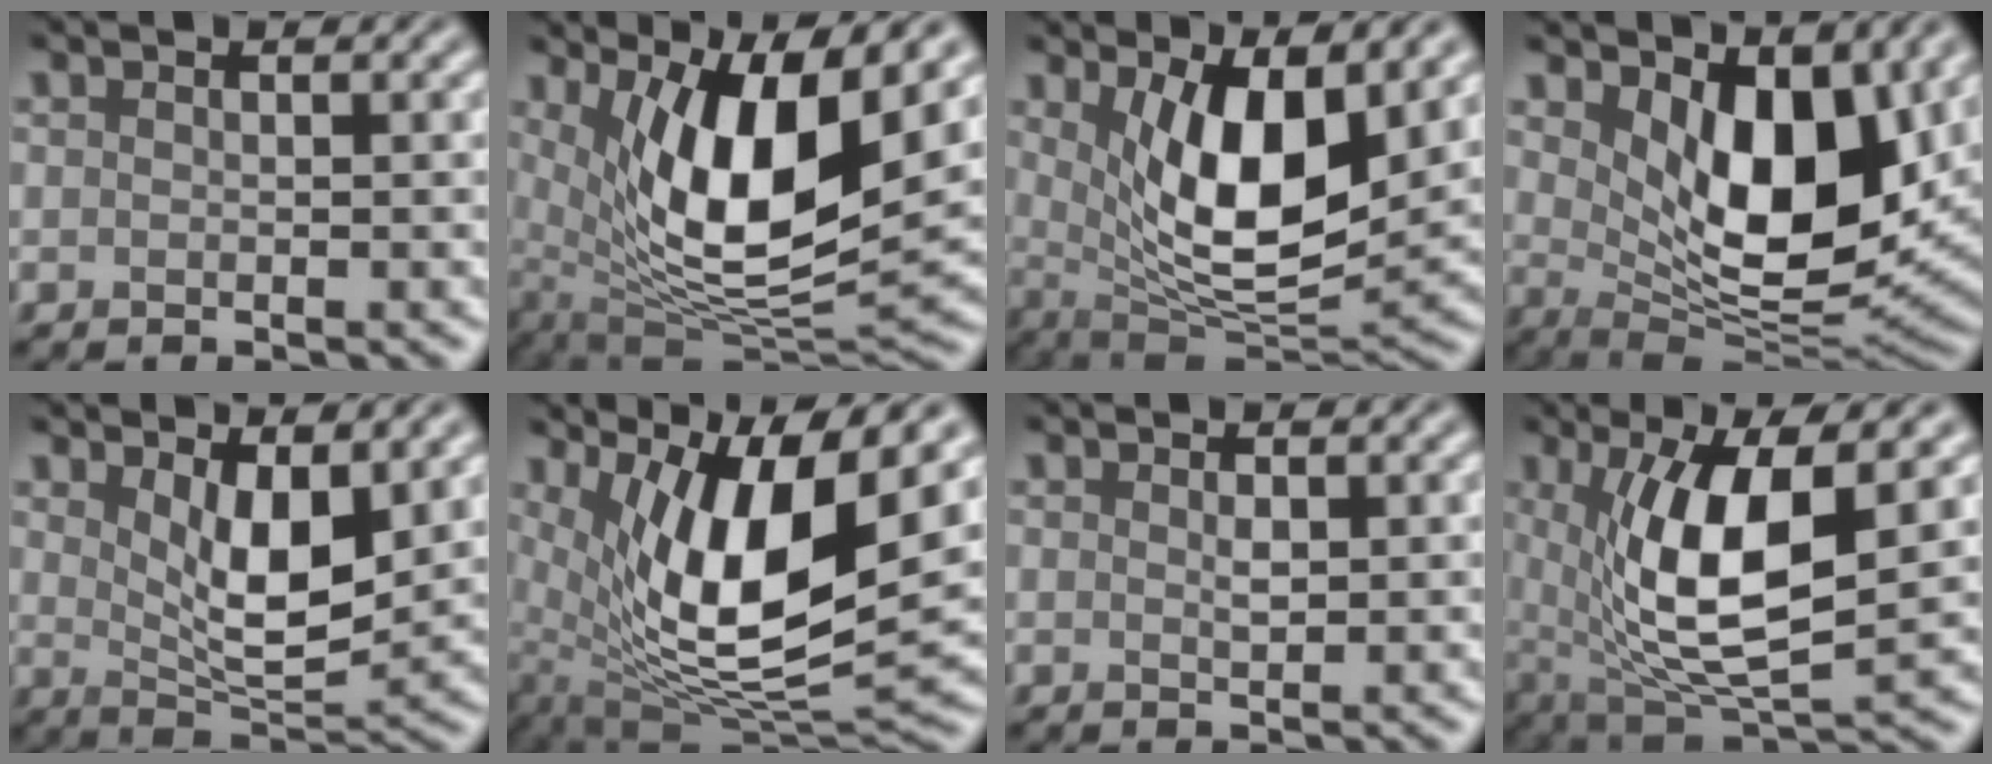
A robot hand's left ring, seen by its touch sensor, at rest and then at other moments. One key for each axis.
{"total": 11.0, "fx": 4.0, "fy": 3.5, "fz": 9.6, "tx": -0.162, "ty": -0.015, "tz": 0.077}
{"total": 8.9, "fx": 2.5, "fy": 3.4, "fz": 7.8, "tx": -0.136, "ty": -0.025, "tz": 0.048}
{"total": 9.3, "fx": 2.7, "fy": 4.6, "fz": 7.6, "tx": -0.127, "ty": -0.021, "tz": 0.045}
{"total": 5.8, "fx": 2.1, "fy": 2.3, "fz": 4.9, "tx": -0.087, "ty": -0.016, "tz": 0.043}
{"total": 12.3, "fx": 4.3, "fy": 3.6, "fz": 10.9, "tx": -0.189, "ty": -0.007, "tz": 0.083}
{"total": 0.8, "fx": 0.3, "fy": 0.3, "fz": 0.7, "tx": -0.016, "ty": -0.001, "tz": 0.007}
{"total": 9.5, "fx": 1.8, "fy": 3.4, "fz": 8.7, "tx": -0.162, "ty": -0.010, "tz": 0.035}